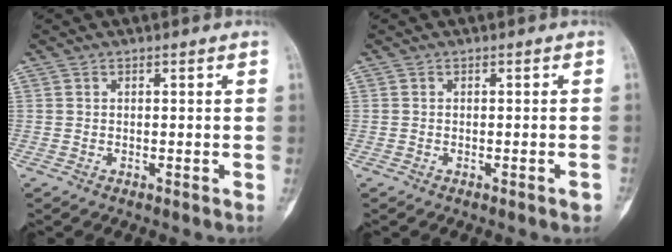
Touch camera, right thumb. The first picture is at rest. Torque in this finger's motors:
{"motor_torque": [0.29, -0.10, 0.29, -0.24, 0.06]}